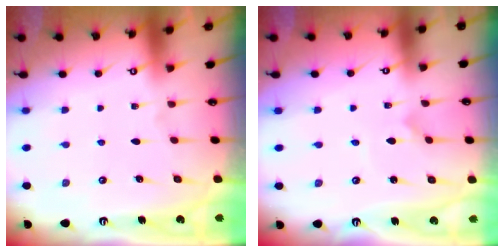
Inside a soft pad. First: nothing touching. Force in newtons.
{"total": 0.9, "press": 0.9, "slide": 0.1}